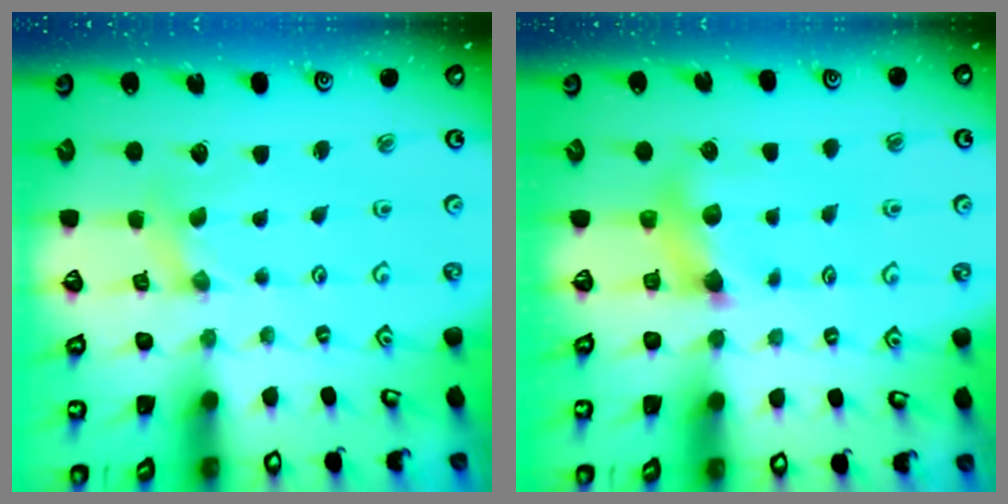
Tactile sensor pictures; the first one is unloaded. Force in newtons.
{"total": 6.5, "press": 6.5, "slide": 0.2}